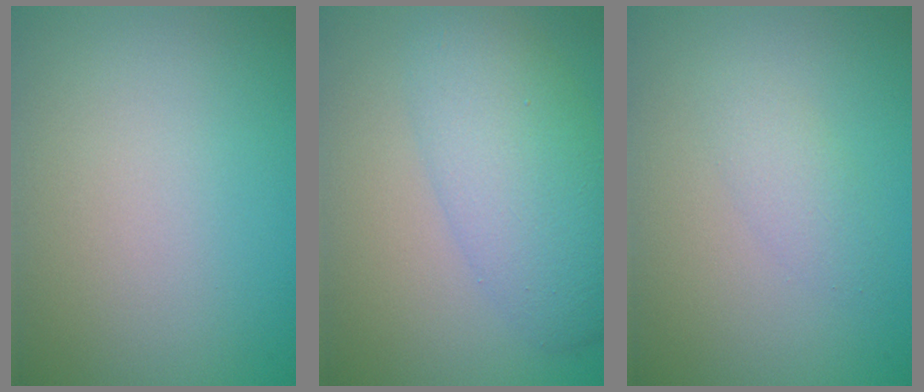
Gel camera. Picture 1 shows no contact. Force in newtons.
{"total": 5.8, "press": 5.7, "slide": 0.2}
{"total": 1.5, "press": 1.5, "slide": 0.1}